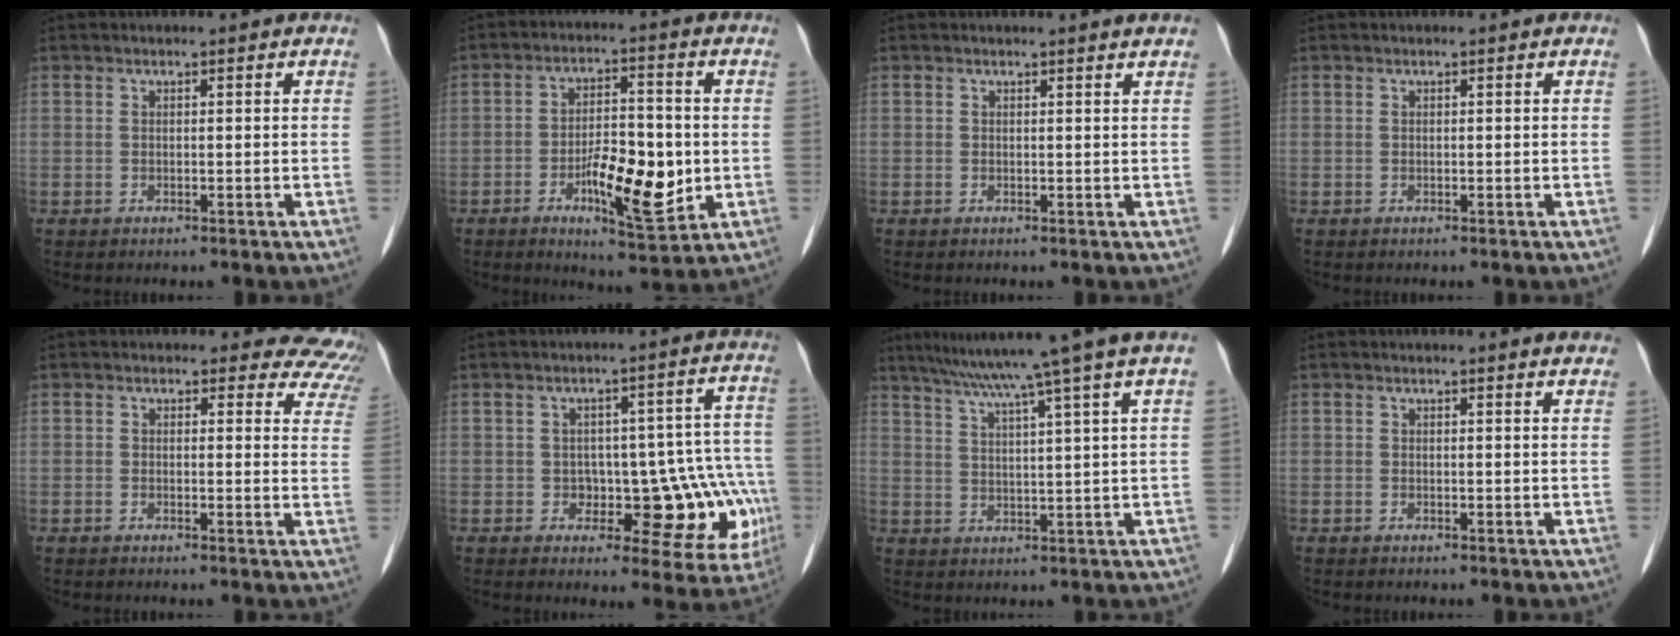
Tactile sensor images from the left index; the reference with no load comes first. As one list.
[{"total": 10.4, "force": [-2.3, 3.4, 9.6], "torque": [-0.164, -0.003, -0.033]}, {"total": 1.8, "force": [1.7, -0.3, 0.5], "torque": [-0.016, -0.001, 0.013]}, {"total": 0.0}, {"total": 8.4, "force": [7.6, 3.5, -0.1], "torque": [0.055, -0.034, 0.035]}, {"total": 12.2, "force": [-3.2, 6.2, 10.0], "torque": [-0.096, 0.034, -0.028]}, {"total": 13.3, "force": [10.4, -2.7, 7.9], "torque": [-0.127, -0.002, 0.143]}, {"total": 4.6, "force": [4.4, 0.2, 1.3], "torque": [-0.018, -0.001, 0.028]}]